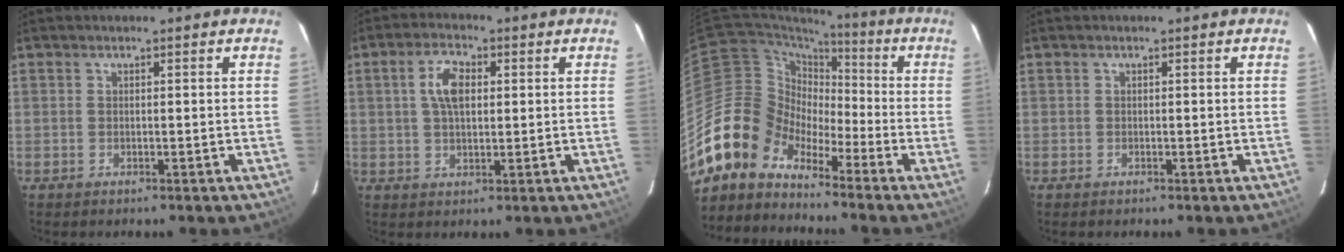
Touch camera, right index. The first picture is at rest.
{"total": 5.9, "force": [1.3, 3.1, 4.8], "torque": [-0.089, 0.013, 0.025]}
{"total": 11.3, "force": [-8.5, 7.4, 1.5], "torque": [-0.037, 0.040, -0.179]}
{"total": 0.0}